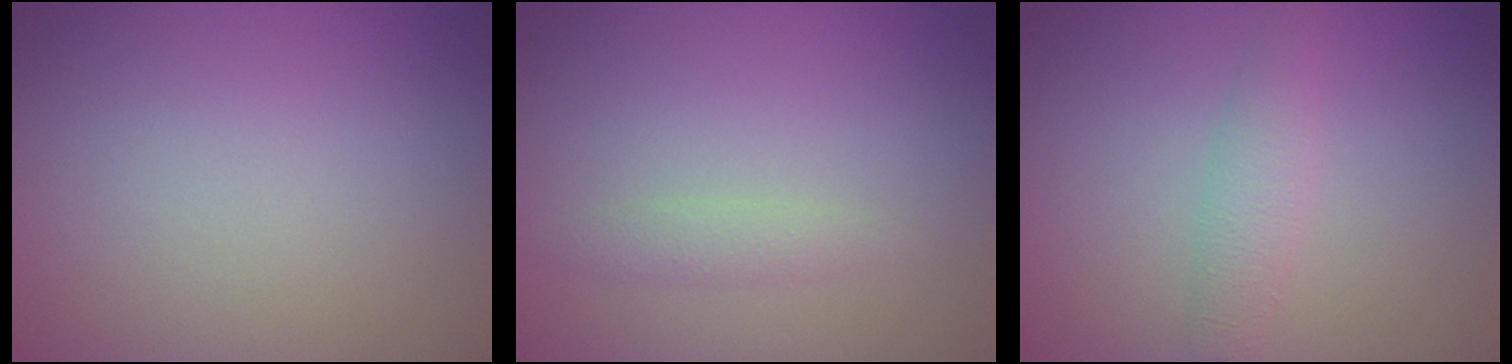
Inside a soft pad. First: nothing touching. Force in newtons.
{"total": 1.2, "press": 1.2, "slide": 0.0}
{"total": 2.0, "press": 2.0, "slide": 0.1}